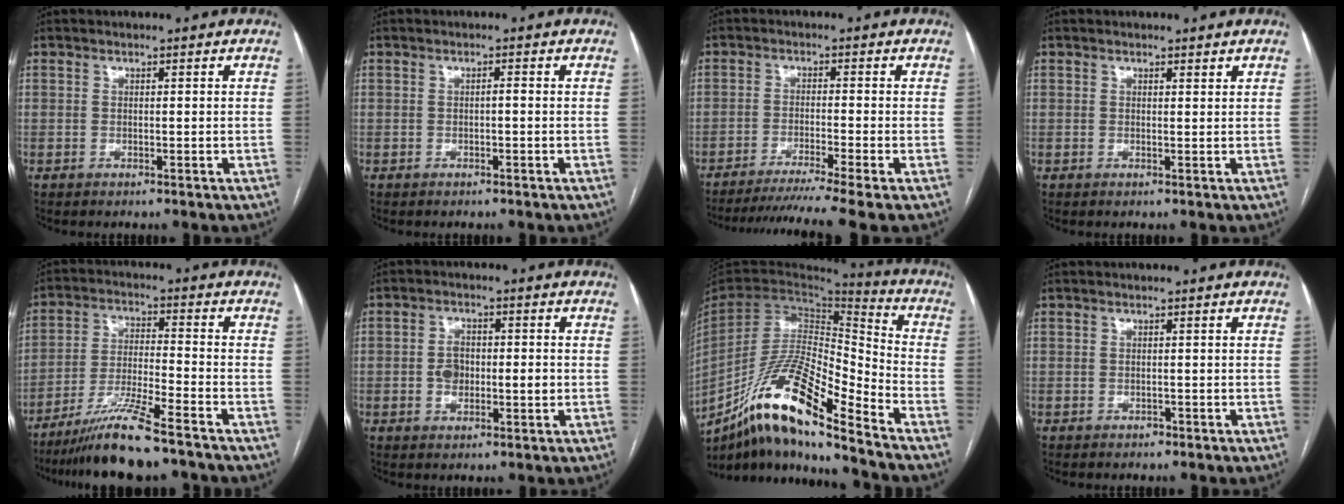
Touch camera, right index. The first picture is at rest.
{"total": 0.6, "force": [-0.2, 0.1, 0.6], "torque": [-0.009, 0.002, -0.002]}
{"total": 10.7, "force": [-8.9, -2.4, 5.4], "torque": [-0.069, -0.024, -0.138]}
{"total": 0.8, "force": [0.7, 0.2, 0.2], "torque": [-0.008, 0.002, 0.009]}
{"total": 10.5, "force": [-8.3, -0.1, 6.4], "torque": [-0.122, -0.025, -0.151]}
{"total": 5.0, "force": [-0.5, 2.9, 4.0], "torque": [-0.073, 0.009, -0.006]}
{"total": 19.1, "force": [-13.8, 2.0, 13.2], "torque": [-0.265, -0.006, -0.252]}
{"total": 0.6, "force": [-0.5, 0.4, 0.1], "torque": [-0.005, 0.002, -0.007]}